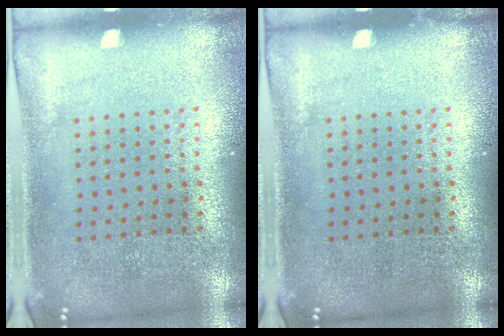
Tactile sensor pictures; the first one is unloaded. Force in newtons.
{"total": 0.0}